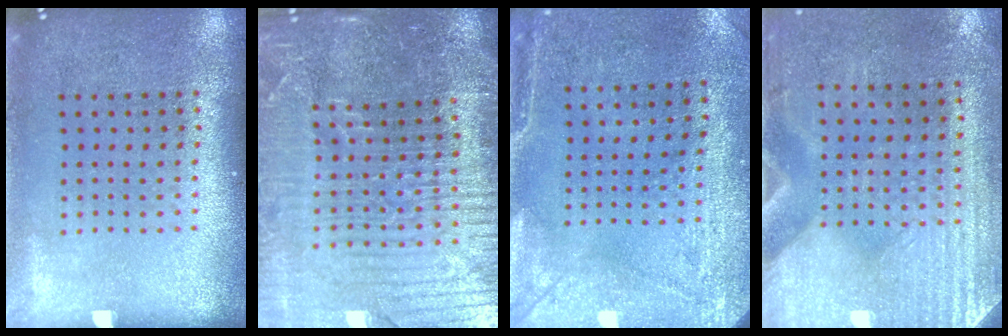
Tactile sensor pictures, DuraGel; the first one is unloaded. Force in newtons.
{"total": 5.6, "press": 5.1, "slide": 2.5}
{"total": 3.0, "press": 2.3, "slide": 1.8}
{"total": 3.0, "press": 2.6, "slide": 1.5}